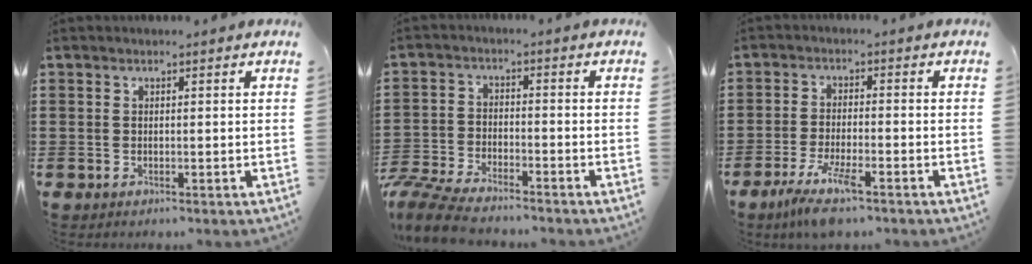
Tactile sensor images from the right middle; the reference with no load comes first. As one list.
[{"total": 6.8, "force": [-6.4, 0.9, 2.2], "torque": [-0.065, -0.003, -0.129]}, {"total": 6.2, "force": [-4.2, 0.8, 4.5], "torque": [-0.105, -0.021, -0.081]}]